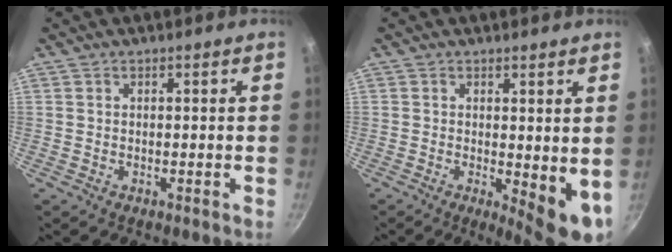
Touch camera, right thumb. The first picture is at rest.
{"total": 7.6, "force": [0.1, 2.8, 7.1], "torque": [-0.080, -0.013, 0.007]}